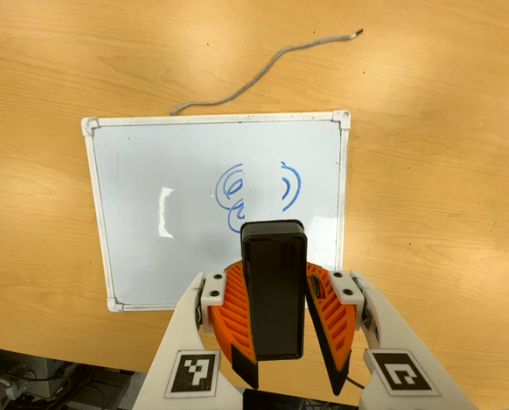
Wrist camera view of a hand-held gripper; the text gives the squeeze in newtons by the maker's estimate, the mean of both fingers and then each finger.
{"total": 9.2, "left": 9.7, "right": 8.6}